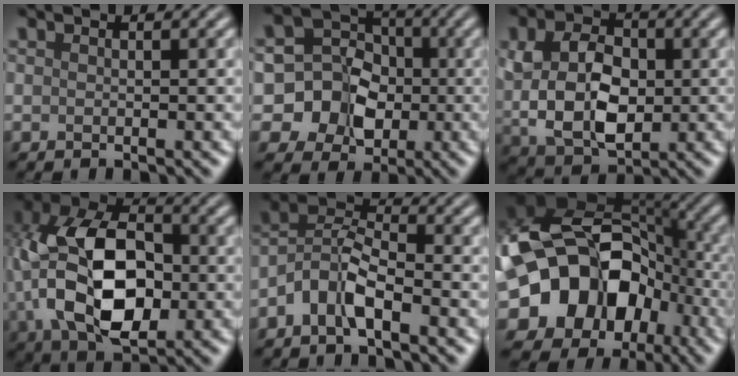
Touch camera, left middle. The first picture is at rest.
{"total": 8.2, "force": [-1.5, 7.5, 3.0], "torque": [-0.042, 0.019, -0.048]}
{"total": 7.5, "force": [0.4, 5.2, 5.4], "torque": [-0.114, -0.003, 0.009]}
{"total": 11.7, "force": [-0.9, 7.4, 9.0], "torque": [-0.176, 0.005, -0.021]}
{"total": 4.6, "force": [-2.5, 1.8, 3.4], "torque": [-0.068, 0.013, -0.058]}
{"total": 16.1, "force": [-4.2, 12.9, 8.7], "torque": [-0.158, -0.008, -0.071]}